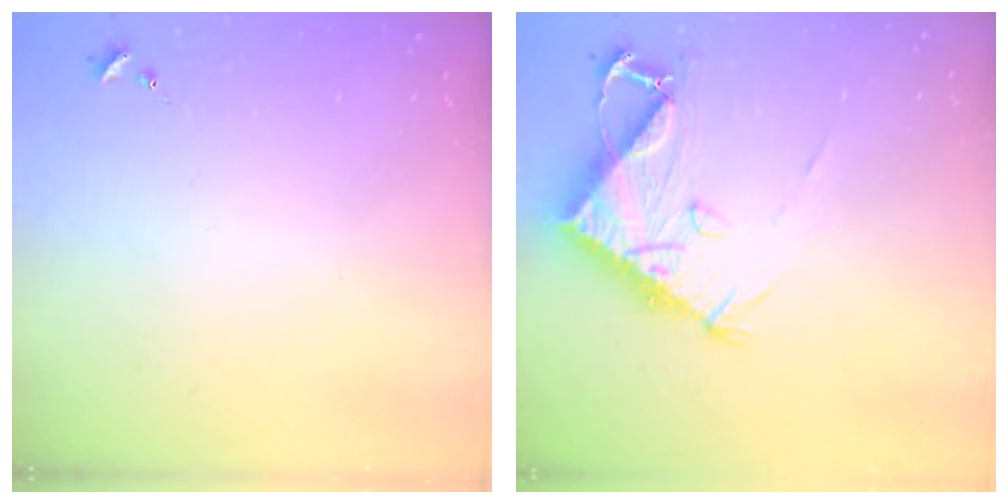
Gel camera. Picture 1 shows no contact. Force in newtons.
{"total": 10.6, "press": 10.5, "slide": 1.0}